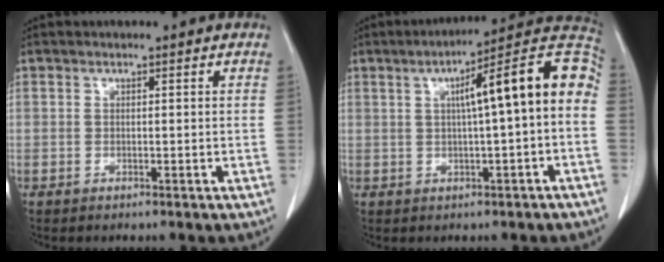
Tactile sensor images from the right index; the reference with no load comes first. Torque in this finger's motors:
{"motor_torque": [1.16, -0.36, 0.49, 0.07]}